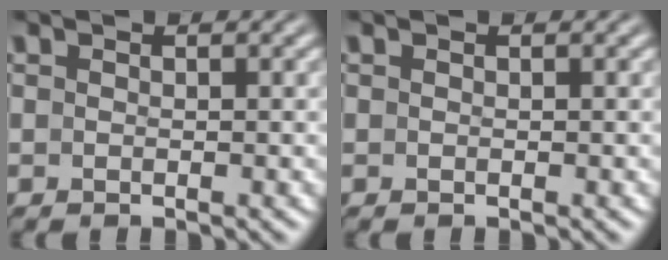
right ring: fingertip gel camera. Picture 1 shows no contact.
{"total": 1.2, "force": [-0.3, -1.1, -0.4], "torque": [0.014, -0.011, 0.006]}